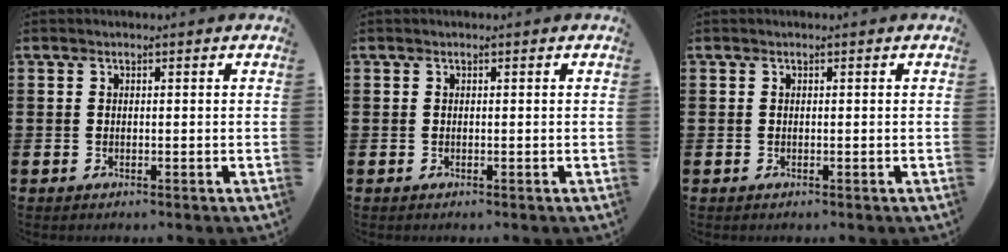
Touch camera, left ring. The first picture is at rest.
{"total": 0.0}
{"total": 0.0}